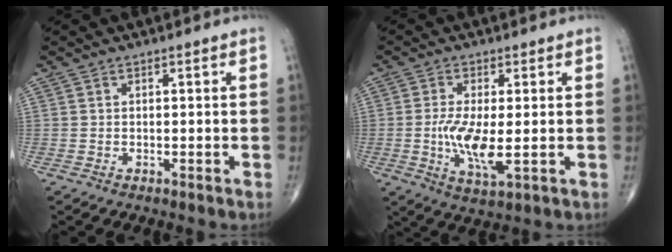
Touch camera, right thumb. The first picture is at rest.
{"total": 8.3, "force": [-0.8, 2.6, 7.8], "torque": [-0.160, -0.019, -0.012]}